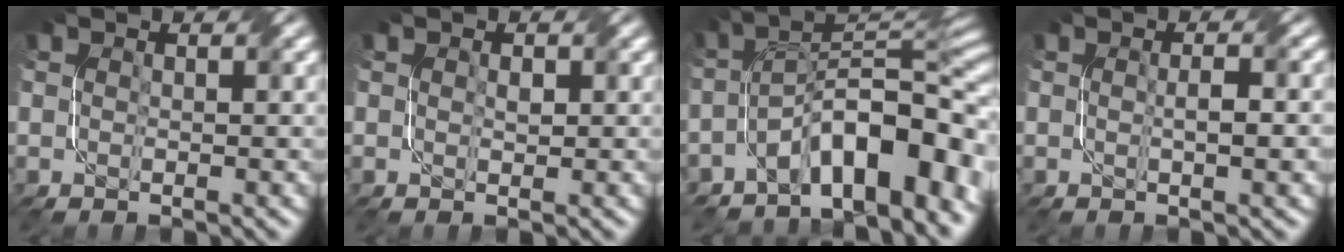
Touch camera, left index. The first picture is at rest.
{"total": 0.7, "force": [0.0, 0.5, 0.5], "torque": [-0.006, -0.002, 0.002]}
{"total": 11.2, "force": [-5.2, 4.8, 8.7], "torque": [-0.109, 0.013, -0.091]}
{"total": 2.3, "force": [-0.2, 0.4, 2.3], "torque": [-0.037, 0.002, -0.002]}